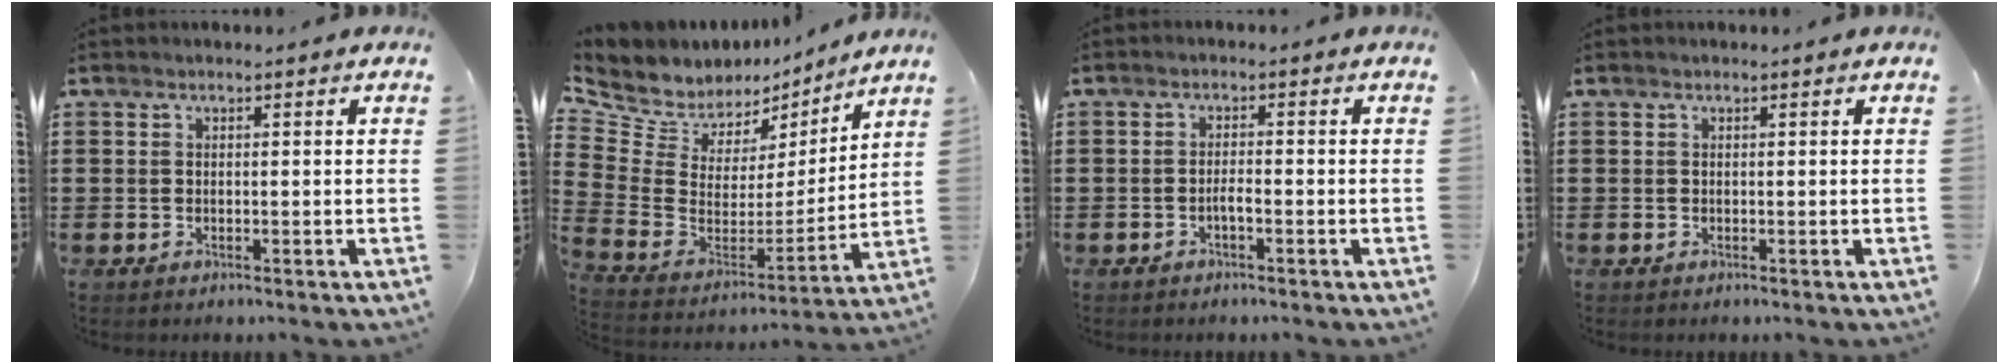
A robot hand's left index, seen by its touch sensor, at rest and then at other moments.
{"total": 7.2, "force": [6.0, 3.9, 1.3], "torque": [-0.072, -0.051, 0.108]}
{"total": 1.5, "force": [-0.8, 0.3, 1.3], "torque": [-0.025, 0.000, -0.014]}
{"total": 0.0}